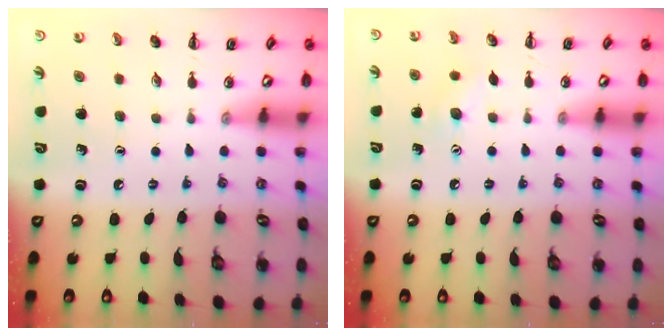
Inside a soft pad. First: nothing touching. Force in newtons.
{"total": 6.5, "press": 6.3, "slide": 1.6}